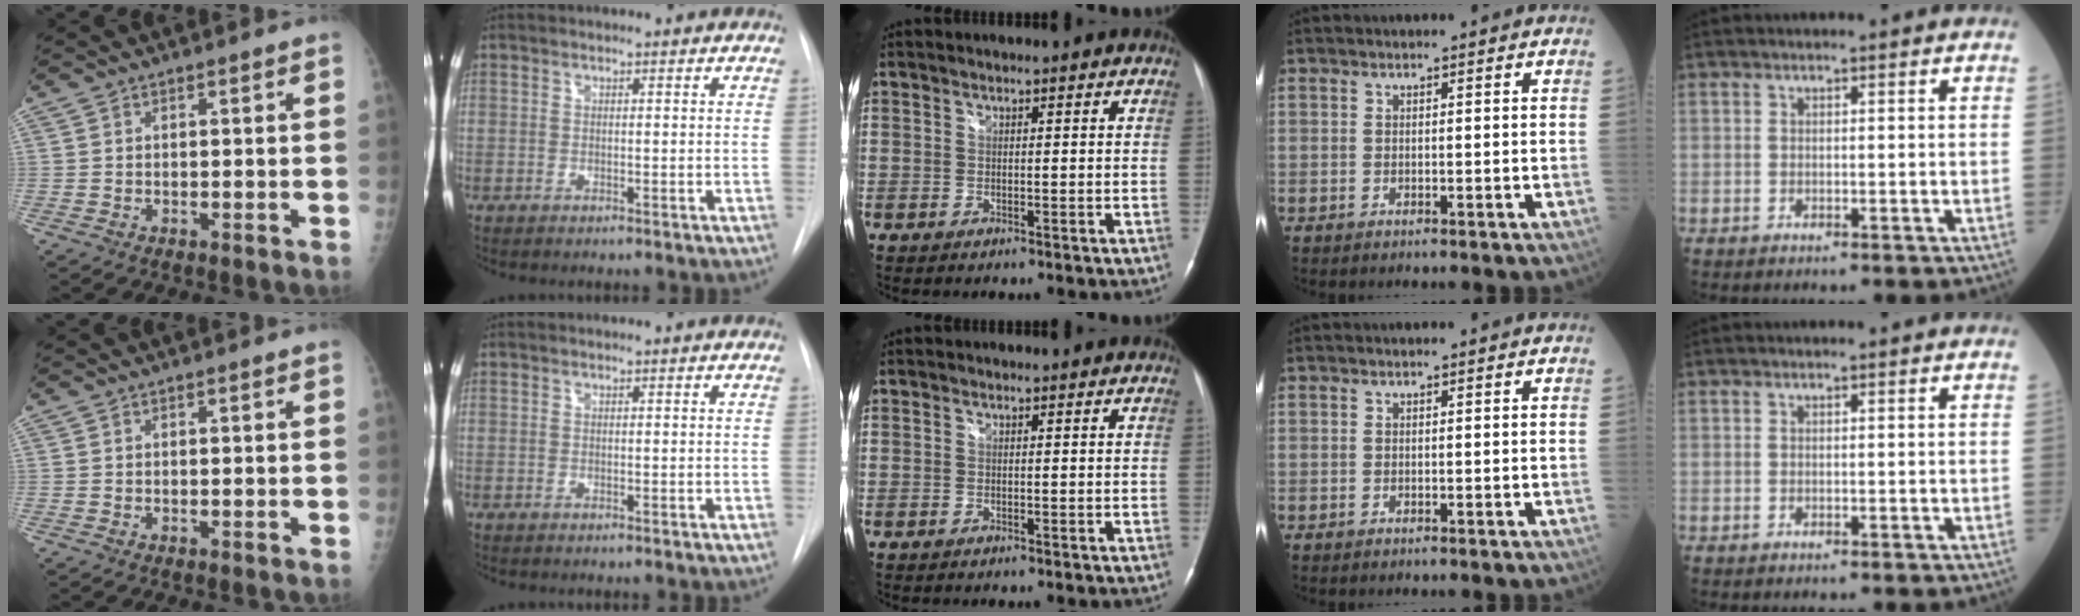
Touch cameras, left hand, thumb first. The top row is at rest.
{}